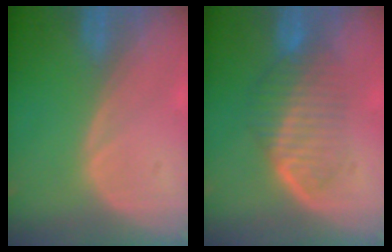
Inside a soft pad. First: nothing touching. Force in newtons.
{"total": 6.3, "press": 6.2, "slide": 1.3}